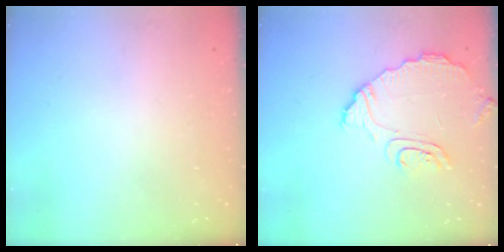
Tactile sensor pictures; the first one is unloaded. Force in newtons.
{"total": 9.5, "press": 9.5, "slide": 0.4}